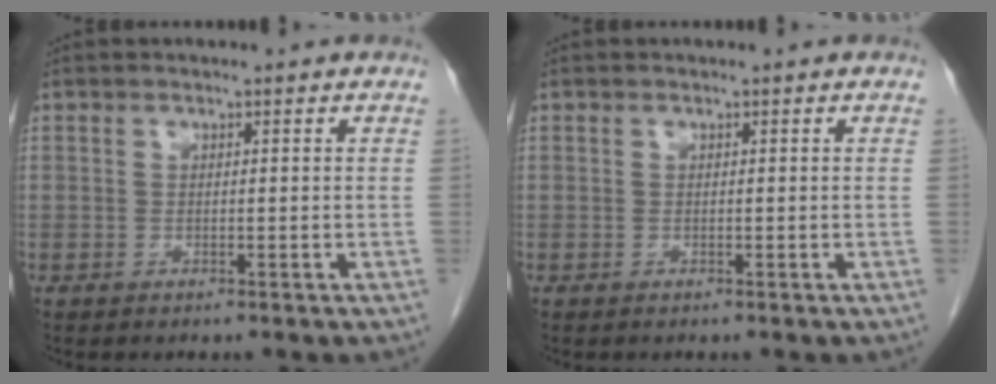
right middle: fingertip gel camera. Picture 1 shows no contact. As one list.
[{"total": 0.0}]